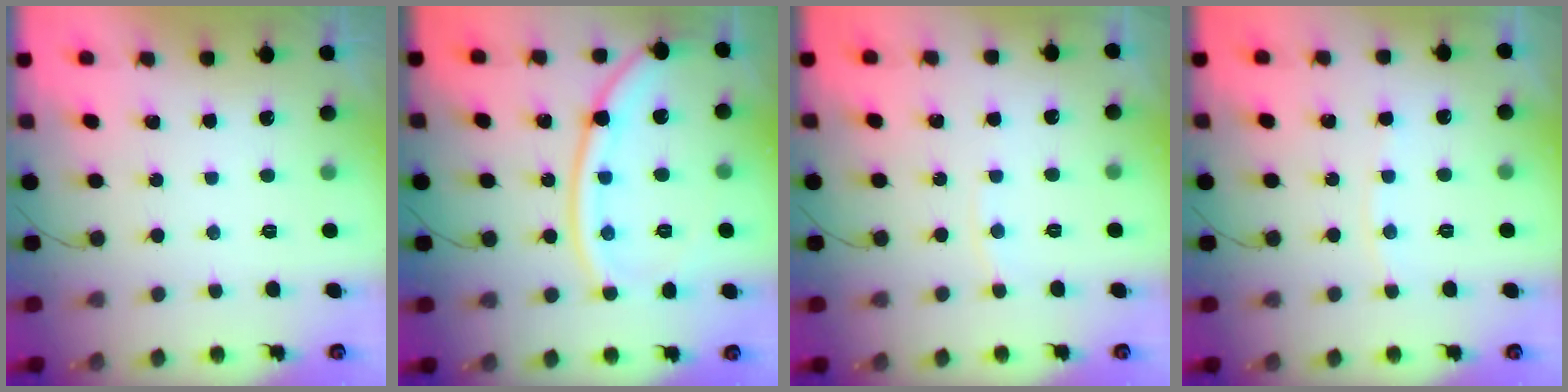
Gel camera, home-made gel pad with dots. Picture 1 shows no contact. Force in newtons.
{"total": 15.2, "press": 15.1, "slide": 1.4}
{"total": 2.2, "press": 2.2, "slide": 0.3}
{"total": 2.9, "press": 2.8, "slide": 0.4}